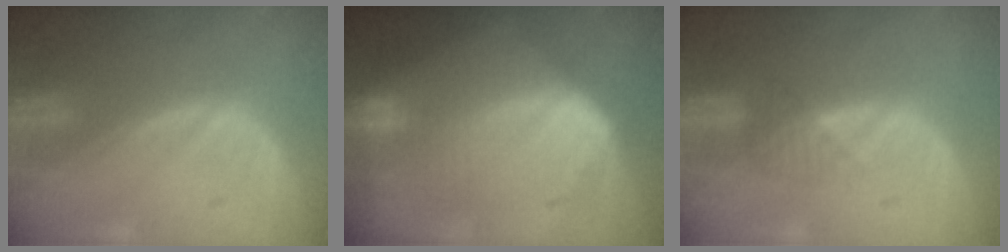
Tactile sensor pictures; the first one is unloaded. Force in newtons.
{"total": 10.2, "press": 10.2, "slide": 0.5}
{"total": 2.3, "press": 2.1, "slide": 1.0}